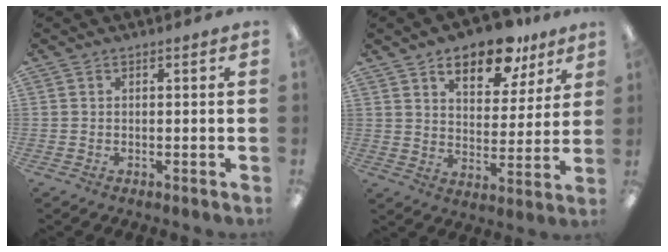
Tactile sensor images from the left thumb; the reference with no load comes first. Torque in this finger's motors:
{"motor_torque": [0.26, 0.37, -0.03, 0.15, 0.07]}